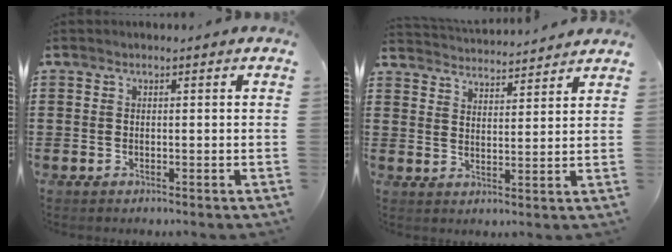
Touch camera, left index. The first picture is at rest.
{"total": 3.5, "force": [3.5, -0.3, -0.3], "torque": [-0.010, -0.022, 0.061]}